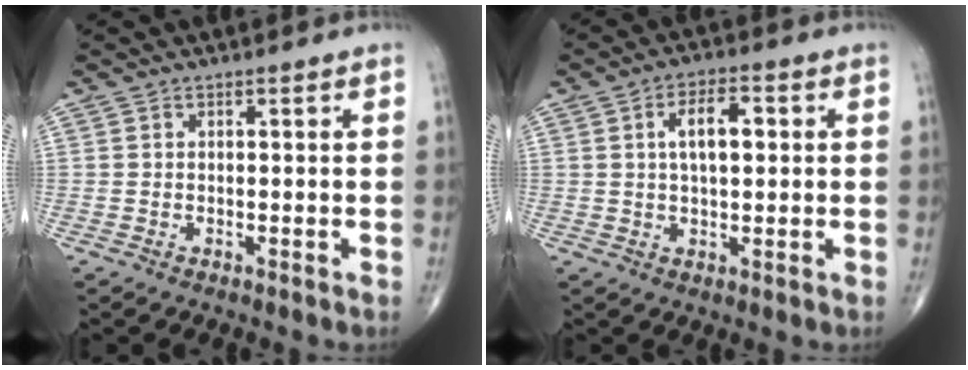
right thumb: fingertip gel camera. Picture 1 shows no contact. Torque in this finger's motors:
{"motor_torque": [0.46, 1.60, 0.55, -0.28, 0.25]}